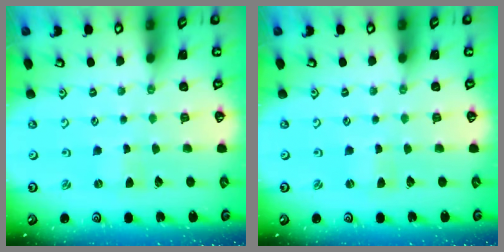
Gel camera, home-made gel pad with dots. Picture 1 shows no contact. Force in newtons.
{"total": 0.0}